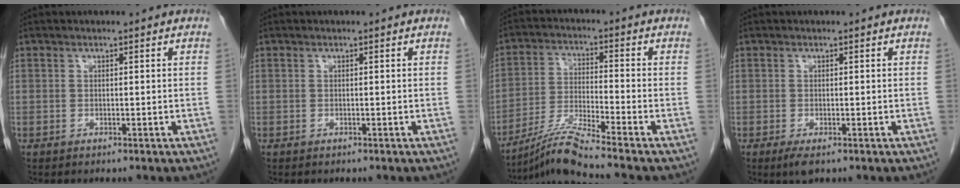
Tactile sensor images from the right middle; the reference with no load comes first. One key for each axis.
{"total": 0.0}
{"total": 7.9, "fx": -6.9, "fy": -2.2, "fz": 3.2, "tx": -0.067, "ty": -0.024, "tz": -0.132}
{"total": 1.9, "fx": -1.1, "fy": 0.5, "fz": 1.5, "tx": -0.028, "ty": -0.005, "tz": -0.015}